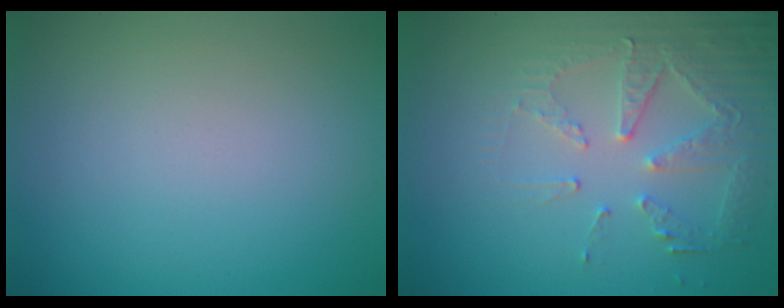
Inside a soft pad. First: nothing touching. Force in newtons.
{"total": 5.3, "press": 3.7, "slide": 3.8}